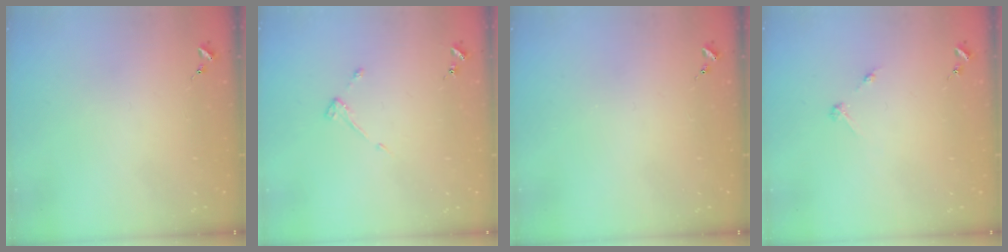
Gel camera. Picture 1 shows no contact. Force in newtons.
{"total": 2.9, "press": 2.9, "slide": 0.5}
{"total": 0.0}
{"total": 2.7, "press": 2.7, "slide": 0.3}